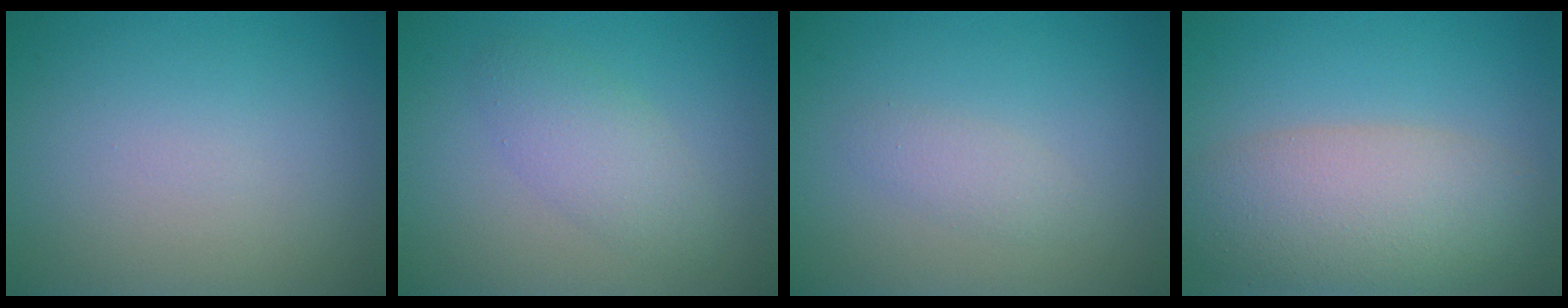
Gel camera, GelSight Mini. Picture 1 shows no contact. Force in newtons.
{"total": 2.8, "press": 2.8, "slide": 0.2}
{"total": 1.4, "press": 1.4, "slide": 0.1}
{"total": 7.0, "press": 7.0, "slide": 0.5}